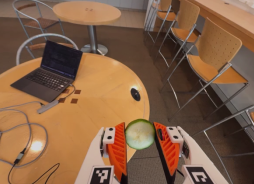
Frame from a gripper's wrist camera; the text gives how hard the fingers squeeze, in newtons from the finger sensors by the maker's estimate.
{"total": 10.2, "left": 10.5, "right": 9.8}